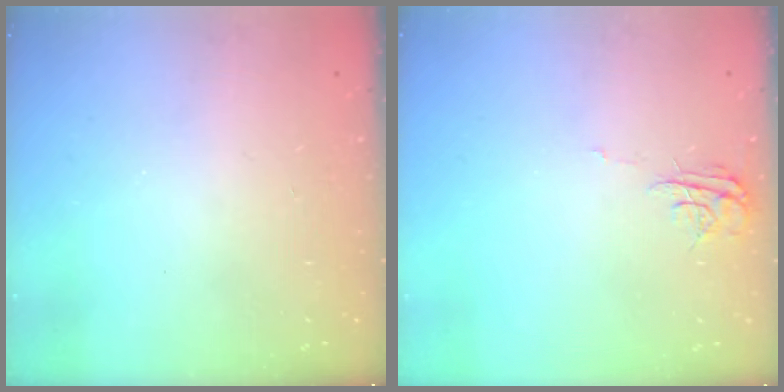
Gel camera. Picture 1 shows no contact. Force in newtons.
{"total": 7.9, "press": 7.8, "slide": 0.5}